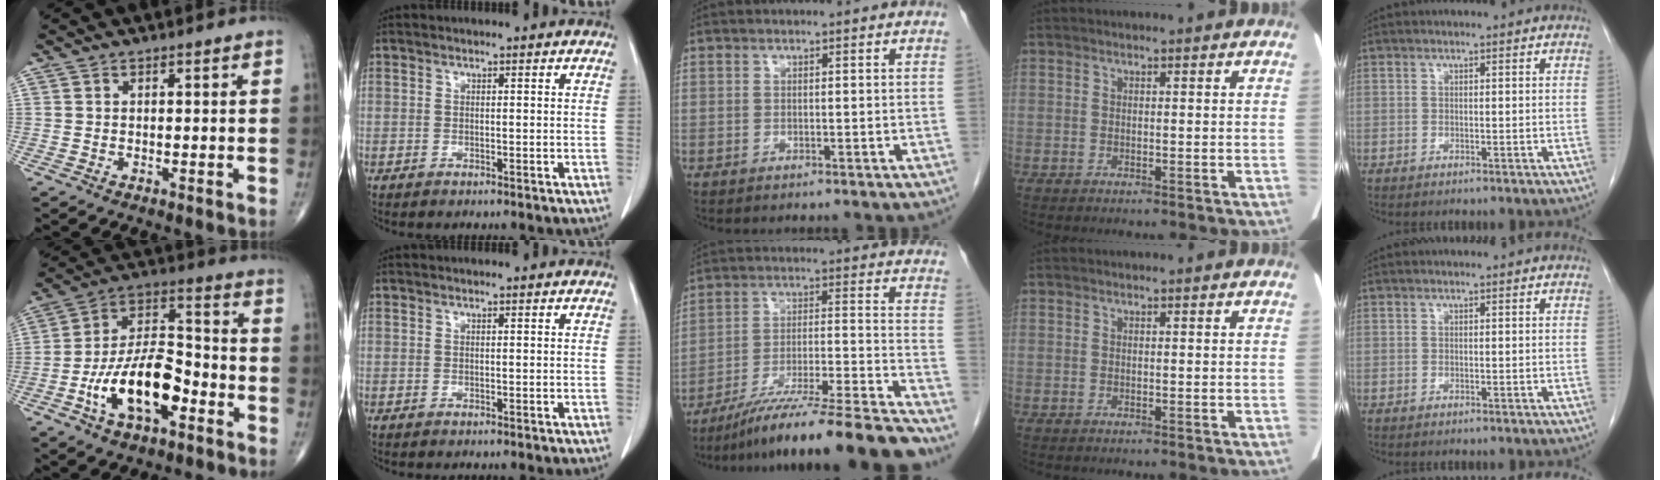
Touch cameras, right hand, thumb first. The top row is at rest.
{"thumb": {"total": 16.8, "force": [-6.3, 8.2, 13.3], "torque": [-0.222, 0.044, -0.112]}, "middle": {"total": 20.0, "force": [-17.6, -1.5, 9.3], "torque": [-0.127, -0.009, -0.286]}}